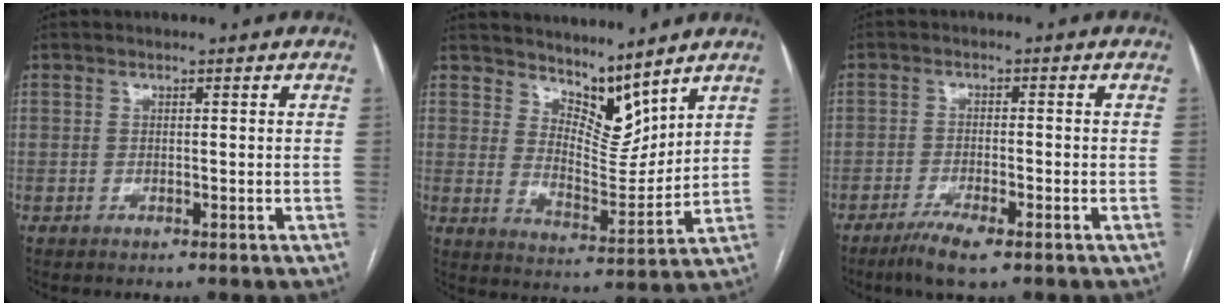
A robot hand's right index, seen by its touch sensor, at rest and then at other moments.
{"total": 7.9, "force": [7.2, 2.2, 2.5], "torque": [-0.038, -0.014, 0.135]}
{"total": 4.6, "force": [-3.2, 0.5, 3.2], "torque": [-0.063, -0.010, -0.059]}